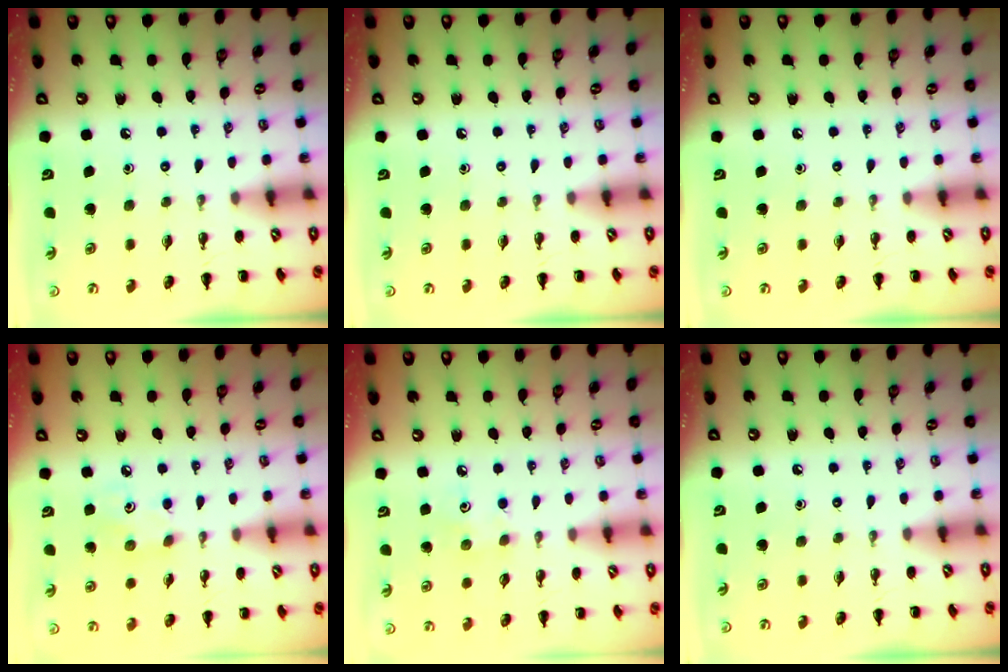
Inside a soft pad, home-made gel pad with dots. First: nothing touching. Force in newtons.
{"total": 0.0}
{"total": 0.0}
{"total": 3.1, "press": 3.0, "slide": 0.7}
{"total": 4.0, "press": 3.9, "slide": 1.1}
{"total": 0.0}